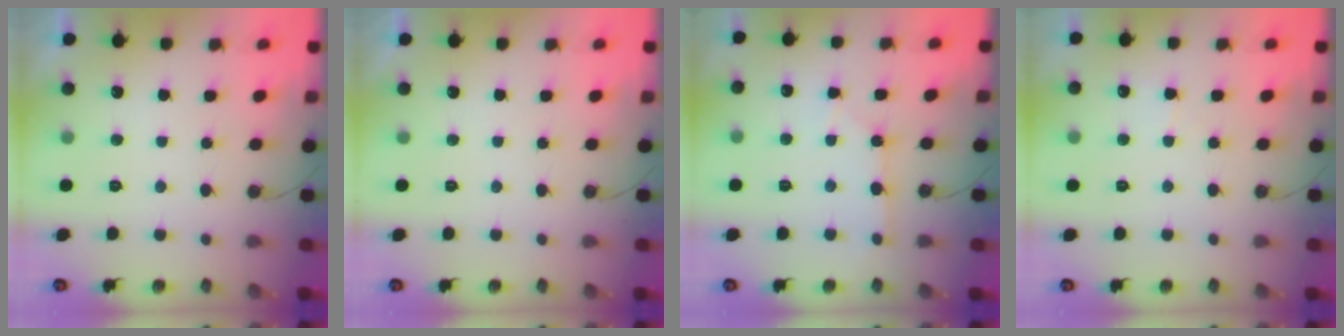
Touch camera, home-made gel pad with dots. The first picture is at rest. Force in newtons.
{"total": 0.0}
{"total": 2.6, "press": 2.6, "slide": 0.3}
{"total": 3.8, "press": 3.8, "slide": 0.3}